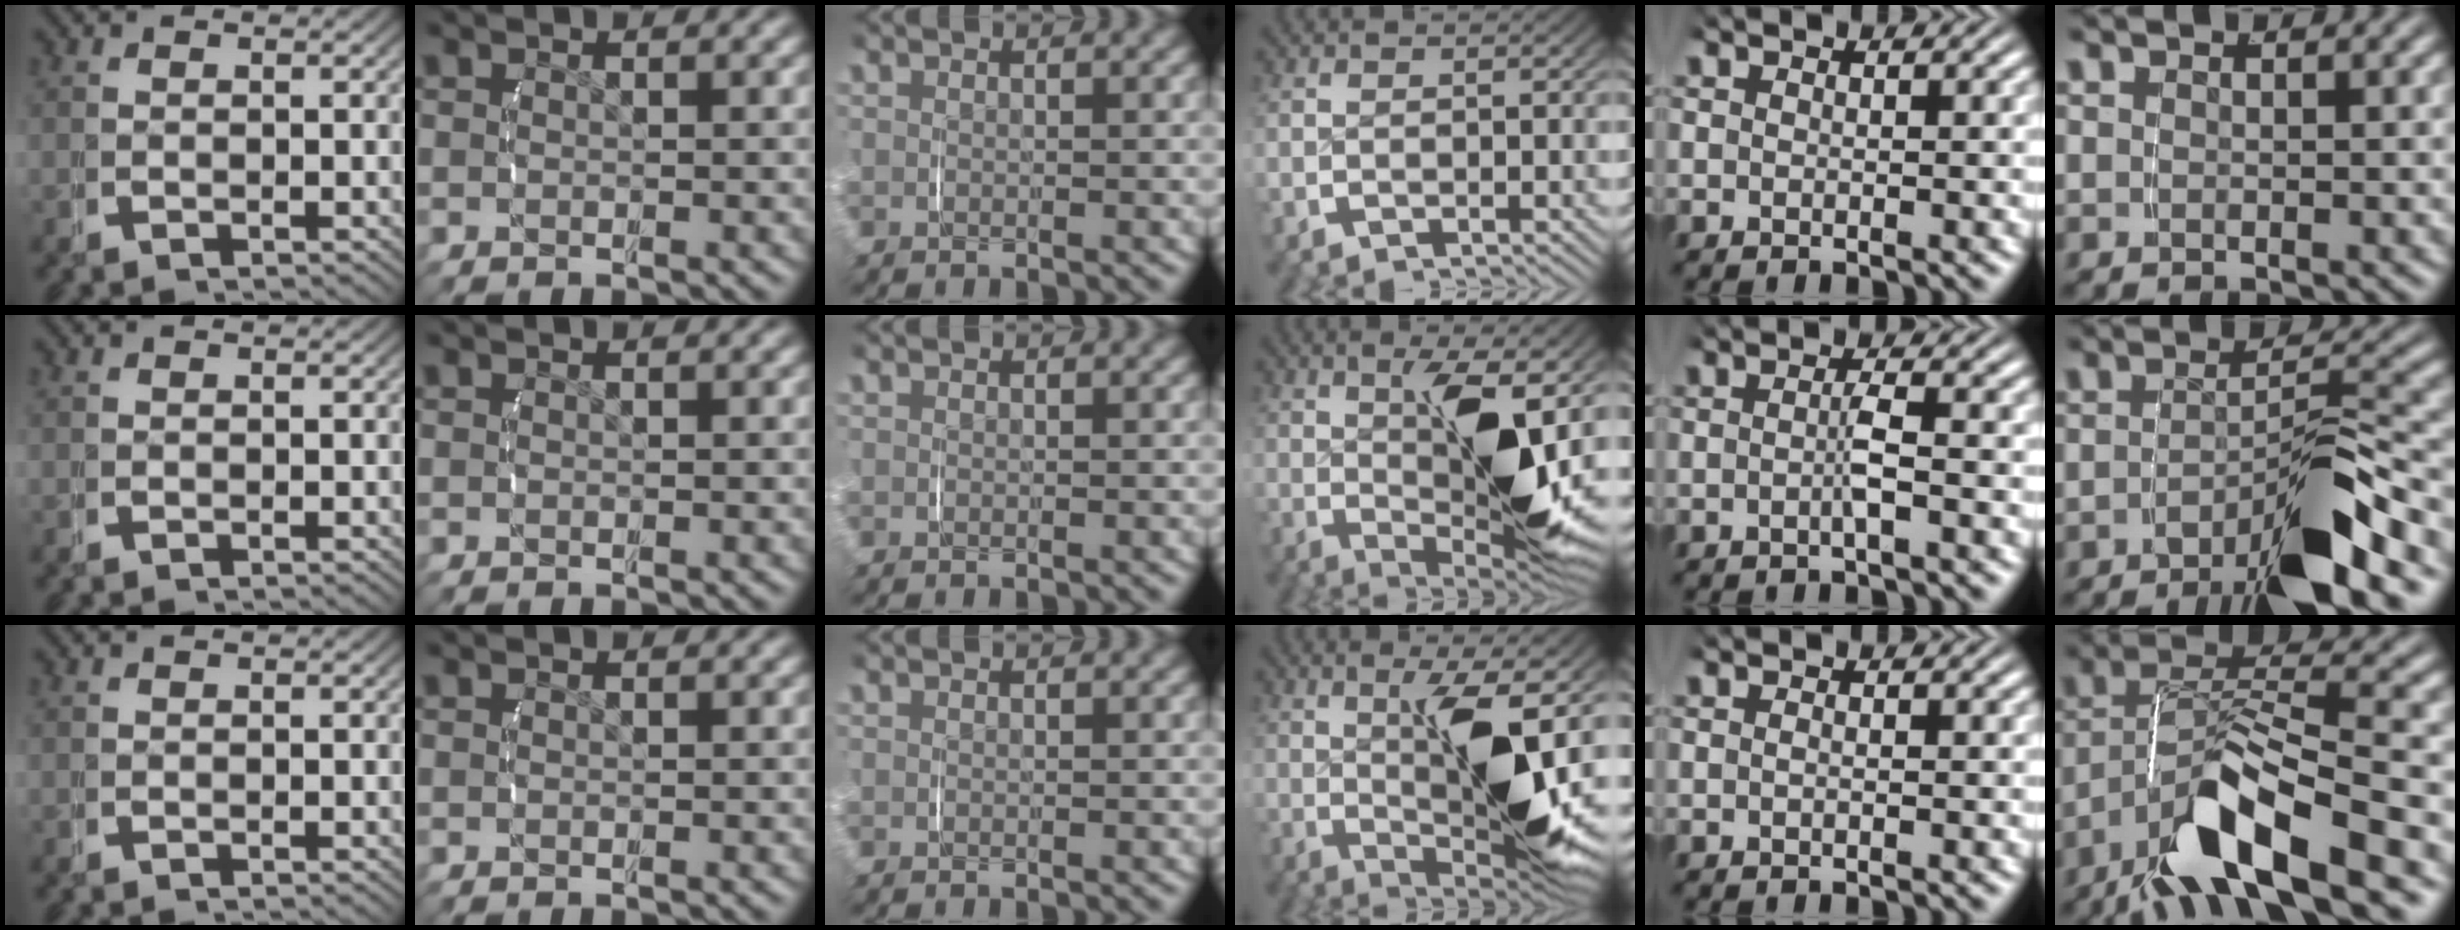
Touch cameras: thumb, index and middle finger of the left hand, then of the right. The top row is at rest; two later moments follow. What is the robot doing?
{"motion": "lift_and_place", "object": "jar lid"}